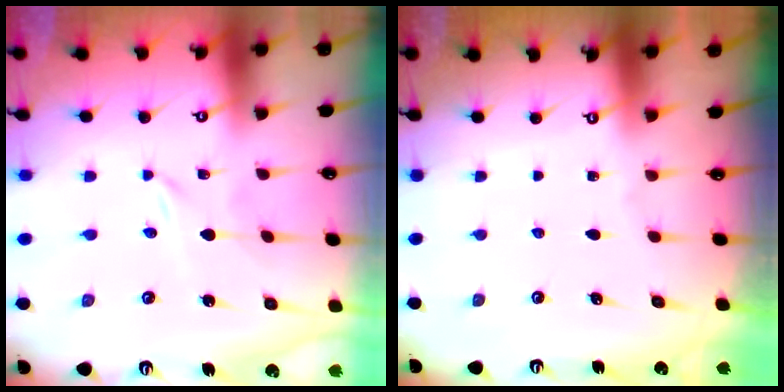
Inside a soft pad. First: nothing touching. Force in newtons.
{"total": 0.0}